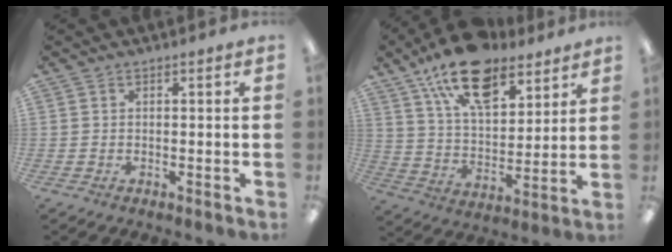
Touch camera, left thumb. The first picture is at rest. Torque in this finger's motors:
{"motor_torque": [0.44, 0.56, 1.65, -1.12, 0.19]}